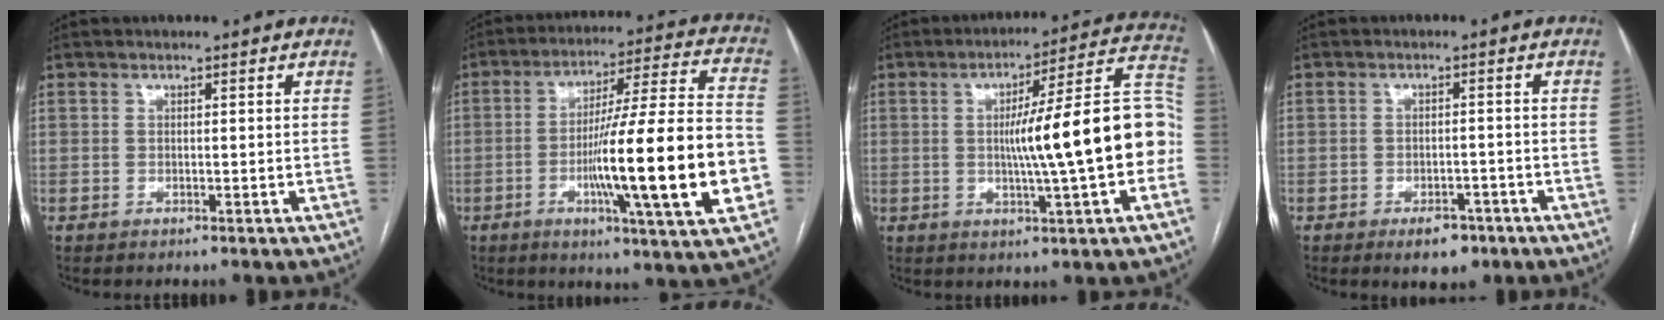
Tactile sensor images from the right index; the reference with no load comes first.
{"total": 22.7, "force": [-5.3, 0.2, 22.0], "torque": [-0.318, -0.005, -0.084]}
{"total": 18.0, "force": [-1.5, 0.5, 18.0], "torque": [-0.242, 0.031, -0.025]}
{"total": 4.4, "force": [-2.8, 2.3, 2.5], "torque": [-0.032, 0.002, -0.034]}